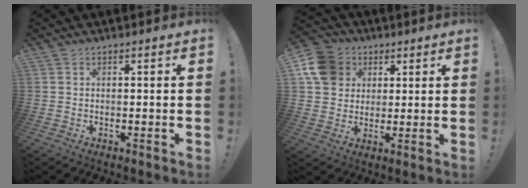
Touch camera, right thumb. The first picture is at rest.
{"total": 12.7, "force": [4.2, 11.0, 4.8], "torque": [-0.067, -0.013, 0.084]}